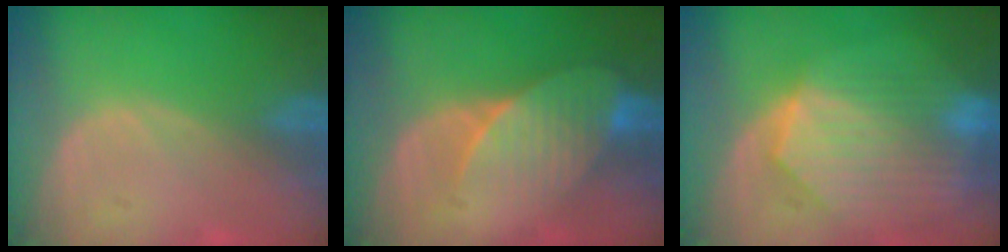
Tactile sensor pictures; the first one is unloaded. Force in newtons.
{"total": 7.5, "press": 6.8, "slide": 3.0}
{"total": 10.1, "press": 8.9, "slide": 4.8}